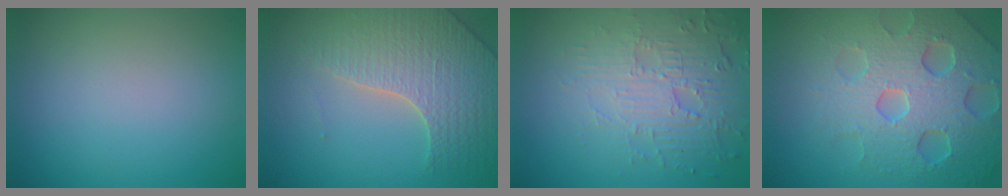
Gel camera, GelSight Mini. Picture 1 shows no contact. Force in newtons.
{"total": 4.5, "press": 4.4, "slide": 1.2}
{"total": 4.1, "press": 3.9, "slide": 1.2}
{"total": 7.0, "press": 6.8, "slide": 1.6}